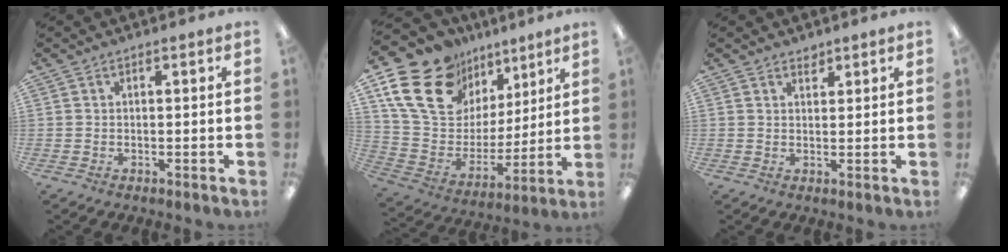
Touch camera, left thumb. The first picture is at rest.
{"total": 22.1, "force": [12.8, 14.9, 10.2], "torque": [-0.199, -0.065, 0.248]}
{"total": 1.9, "force": [1.7, 0.8, 0.3], "torque": [0.010, -0.010, 0.029]}